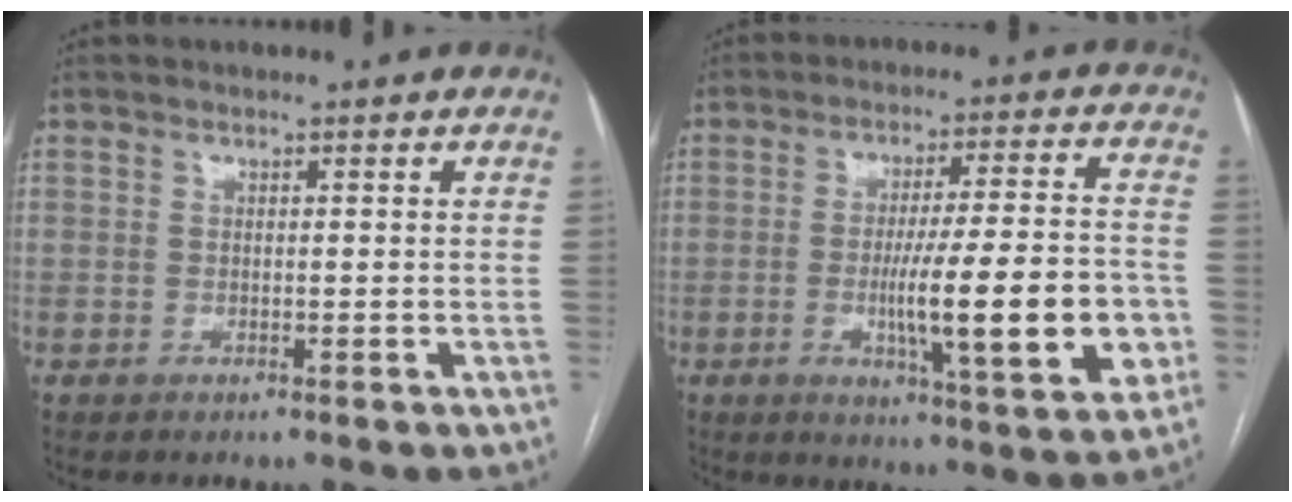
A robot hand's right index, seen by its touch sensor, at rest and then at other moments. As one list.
[{"total": 16.2, "force": [-3.5, 1.7, 15.7], "torque": [-0.234, -0.004, -0.048]}]